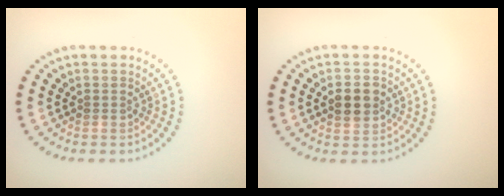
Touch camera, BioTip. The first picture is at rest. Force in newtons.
{"total": 3.0, "press": 3.0, "slide": 0.1}